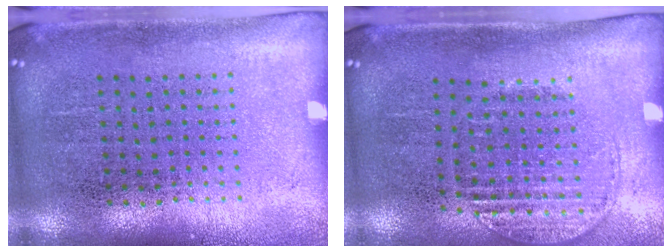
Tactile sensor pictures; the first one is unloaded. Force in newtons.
{"total": 1.3, "press": 1.1, "slide": 0.7}